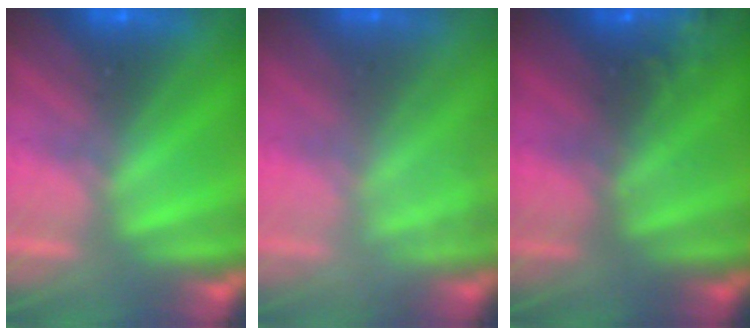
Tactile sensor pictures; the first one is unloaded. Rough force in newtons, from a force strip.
{"total": 2.7}
{"total": 9.1}